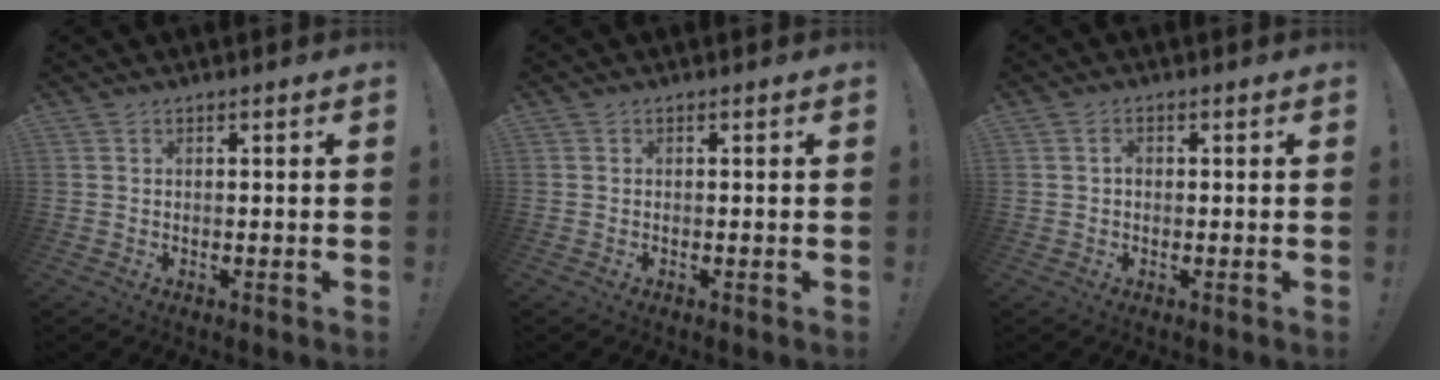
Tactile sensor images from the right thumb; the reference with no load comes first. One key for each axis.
{"total": 0.0}
{"total": 1.3, "fx": -0.2, "fy": 1.1, "fz": 0.8, "tx": -0.018, "ty": 0.007, "tz": -0.003}